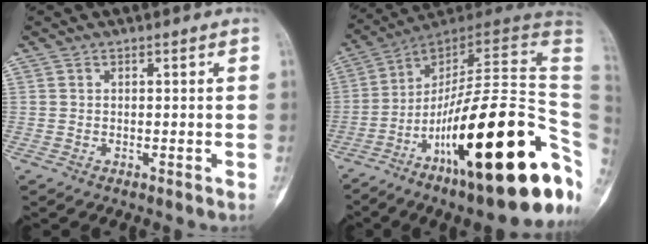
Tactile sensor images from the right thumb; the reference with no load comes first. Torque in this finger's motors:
{"motor_torque": [3.54, 1.48, 2.26, -0.50, 0.83]}